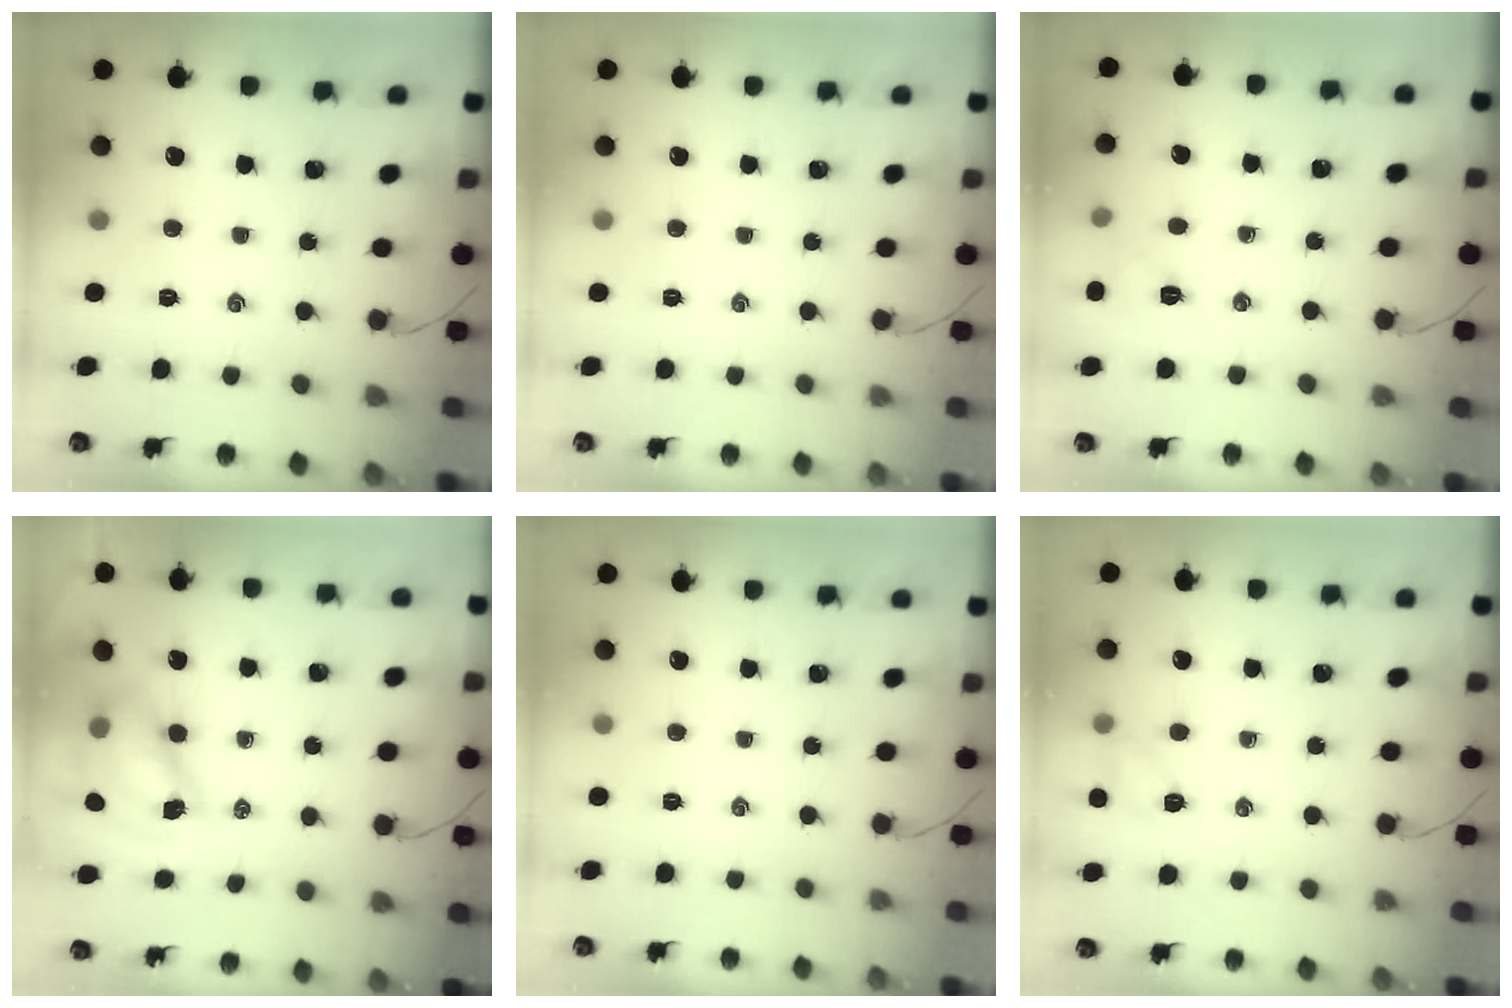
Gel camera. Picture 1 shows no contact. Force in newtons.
{"total": 0.0}
{"total": 6.1, "press": 5.9, "slide": 1.6}
{"total": 8.5, "press": 8.3, "slide": 2.0}
{"total": 0.0}
{"total": 5.4, "press": 5.1, "slide": 1.6}